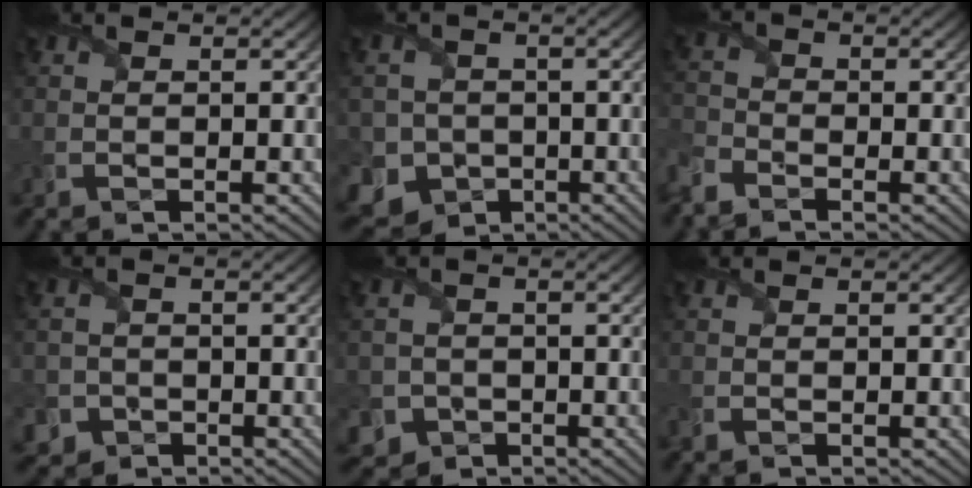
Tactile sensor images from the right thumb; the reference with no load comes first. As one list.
[{"total": 8.4, "force": [-2.8, 7.6, 2.2], "torque": [-0.071, -0.028, -0.072]}, {"total": 4.0, "force": [-3.3, 1.9, 1.3], "torque": [-0.038, -0.009, -0.086]}, {"total": 3.7, "force": [-1.7, 3.2, 0.5], "torque": [-0.009, -0.003, -0.045]}, {"total": 4.1, "force": [-1.7, 3.6, 0.7], "torque": [-0.017, -0.007, -0.044]}, {"total": 0.8, "force": [-0.6, 0.3, 0.3], "torque": [-0.011, -0.006, -0.015]}]